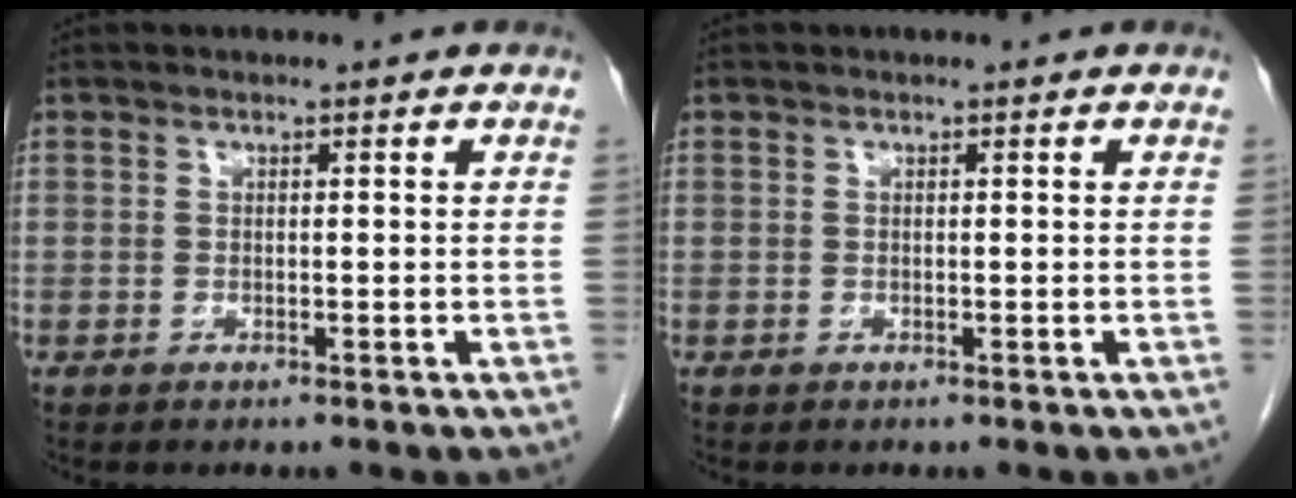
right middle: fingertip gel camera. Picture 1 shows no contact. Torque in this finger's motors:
{"motor_torque": [-0.01, 0.00, 0.00, 0.00]}